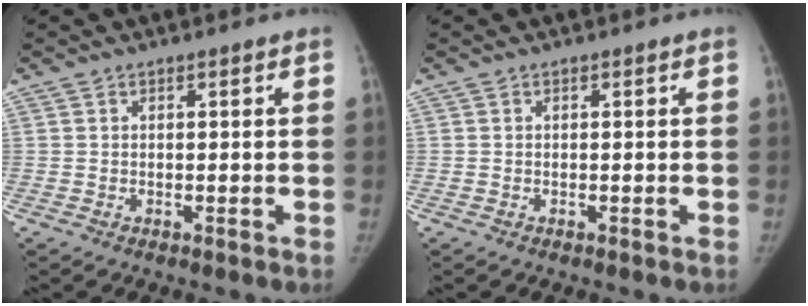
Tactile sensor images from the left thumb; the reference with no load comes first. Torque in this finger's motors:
{"motor_torque": [-0.10, -0.01, 0.05, 0.05, -0.04]}